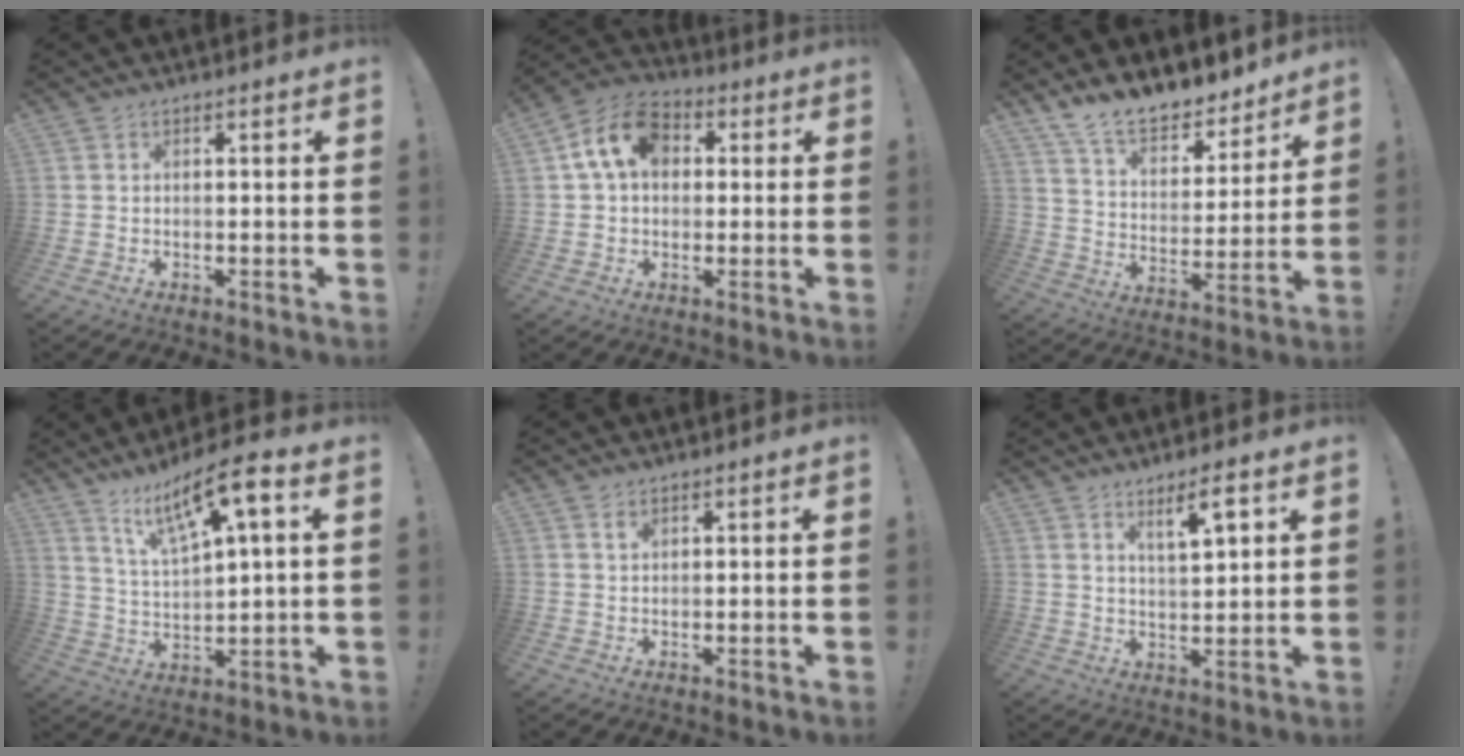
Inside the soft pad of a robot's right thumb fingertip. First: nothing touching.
{"total": 12.6, "force": [3.6, 9.0, 8.1], "torque": [-0.133, 0.010, 0.072]}
{"total": 12.9, "force": [11.4, 4.5, 3.8], "torque": [-0.075, -0.087, 0.209]}
{"total": 13.2, "force": [7.0, 3.4, 10.6], "torque": [-0.180, -0.028, 0.111]}
{"total": 1.7, "force": [1.1, 1.1, 0.8], "torque": [-0.006, -0.004, 0.018]}
{"total": 6.4, "force": [4.0, 0.9, 4.9], "torque": [-0.069, -0.025, 0.061]}